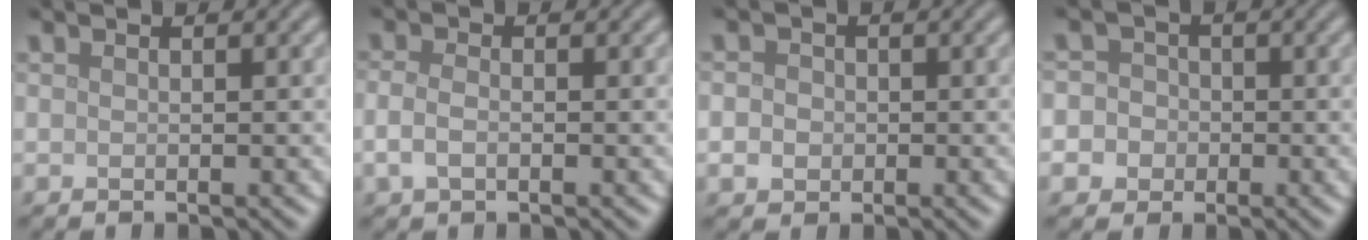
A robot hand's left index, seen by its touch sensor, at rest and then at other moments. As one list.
[{"total": 1.8, "force": [-0.5, 1.0, 1.4], "torque": [-0.034, -0.002, -0.014]}, {"total": 2.7, "force": [0.0, 2.4, 1.2], "torque": [-0.009, 0.011, -0.014]}, {"total": 5.0, "force": [-0.8, 4.7, 1.3], "torque": [0.001, 0.020, -0.048]}]